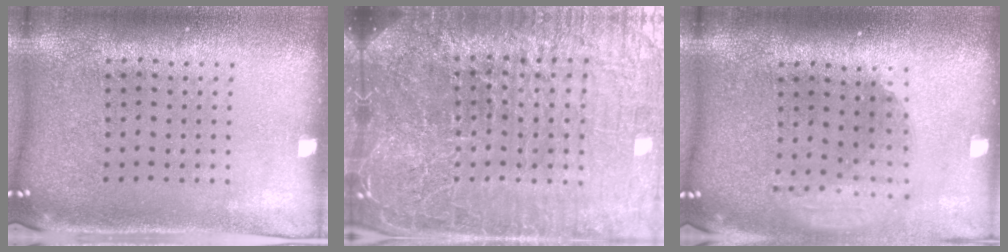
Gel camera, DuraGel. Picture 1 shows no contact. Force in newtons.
{"total": 6.9, "press": 6.0, "slide": 3.4}
{"total": 1.9, "press": 1.5, "slide": 1.3}